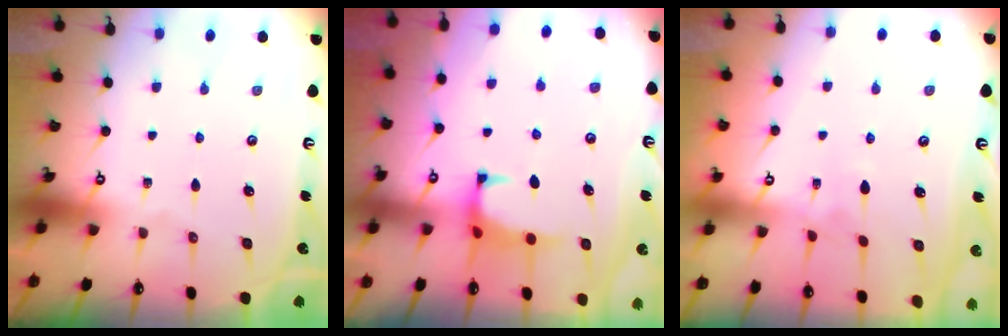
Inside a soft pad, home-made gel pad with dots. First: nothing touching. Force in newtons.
{"total": 1.4, "press": 1.3, "slide": 0.5}
{"total": 3.2, "press": 3.2, "slide": 0.5}